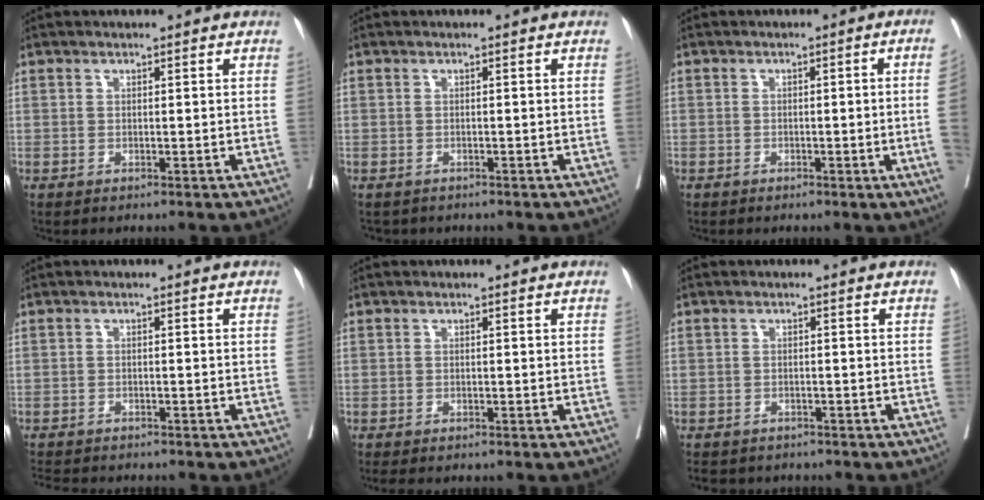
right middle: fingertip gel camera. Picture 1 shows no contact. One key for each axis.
{"total": 2.1, "fx": -1.8, "fy": 1.0, "fz": 0.2, "tx": -0.011, "ty": -0.002, "tz": -0.027}
{"total": 4.7, "fx": -1.0, "fy": -1.0, "fz": 4.5, "tx": -0.052, "ty": 0.000, "tz": -0.013}
{"total": 6.9, "fx": -6.3, "fy": 1.6, "fz": 2.4, "tx": -0.036, "ty": -0.006, "tz": -0.092}
{"total": 3.4, "fx": -2.9, "fy": 1.0, "fz": 1.5, "tx": -0.024, "ty": -0.010, "tz": -0.038}
{"total": 6.8, "fx": -6.1, "fy": 2.6, "fz": 1.7, "tx": -0.025, "ty": -0.002, "tz": -0.076}